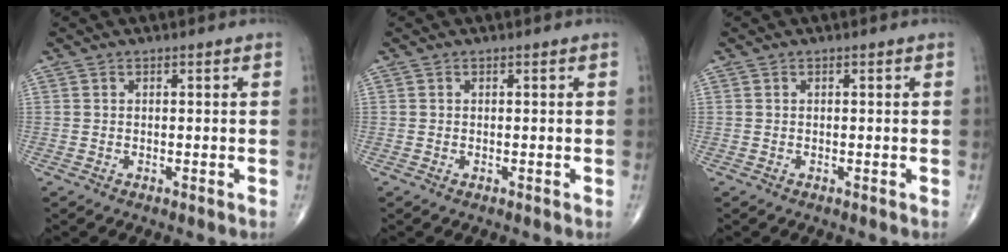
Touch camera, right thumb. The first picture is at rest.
{"total": 0.0}
{"total": 0.0}